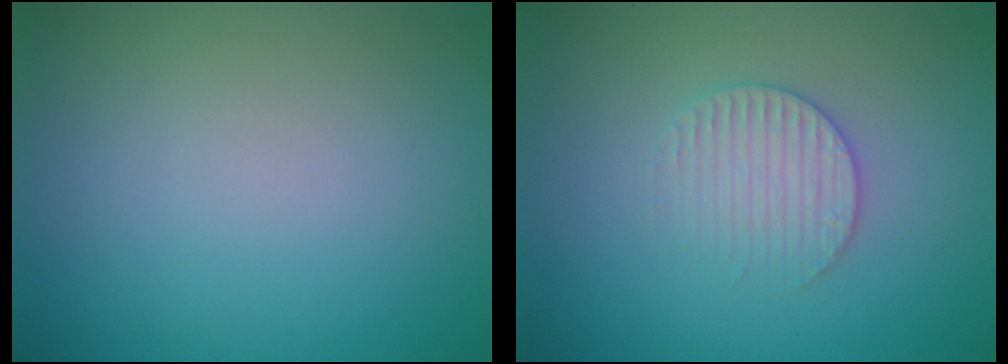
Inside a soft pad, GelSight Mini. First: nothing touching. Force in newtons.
{"total": 2.5, "press": 2.5, "slide": 0.4}